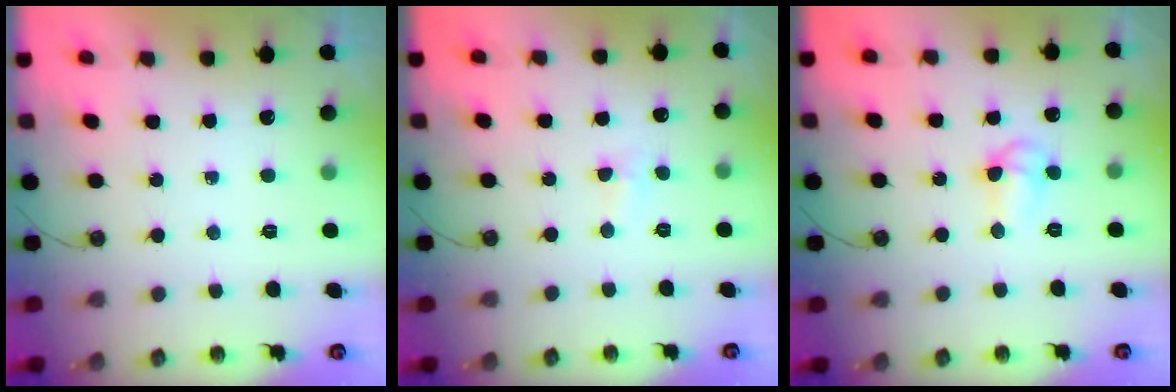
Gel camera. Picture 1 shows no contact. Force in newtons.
{"total": 2.1, "press": 2.0, "slide": 0.3}
{"total": 6.4, "press": 6.4, "slide": 0.8}